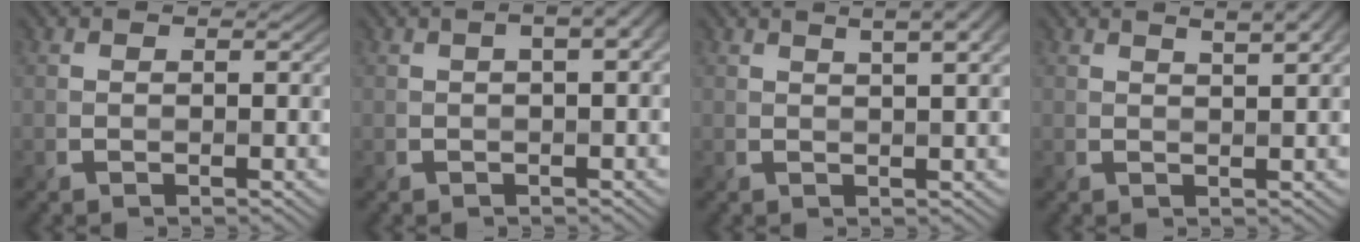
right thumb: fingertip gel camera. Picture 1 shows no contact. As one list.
[{"total": 3.6, "force": [1.1, 1.2, 3.2], "torque": [-0.047, 0.010, 0.010]}, {"total": 5.9, "force": [3.0, 1.7, 4.8], "torque": [-0.060, 0.020, 0.025]}, {"total": 4.4, "force": [2.6, 1.1, 3.4], "torque": [-0.053, 0.013, 0.030]}]